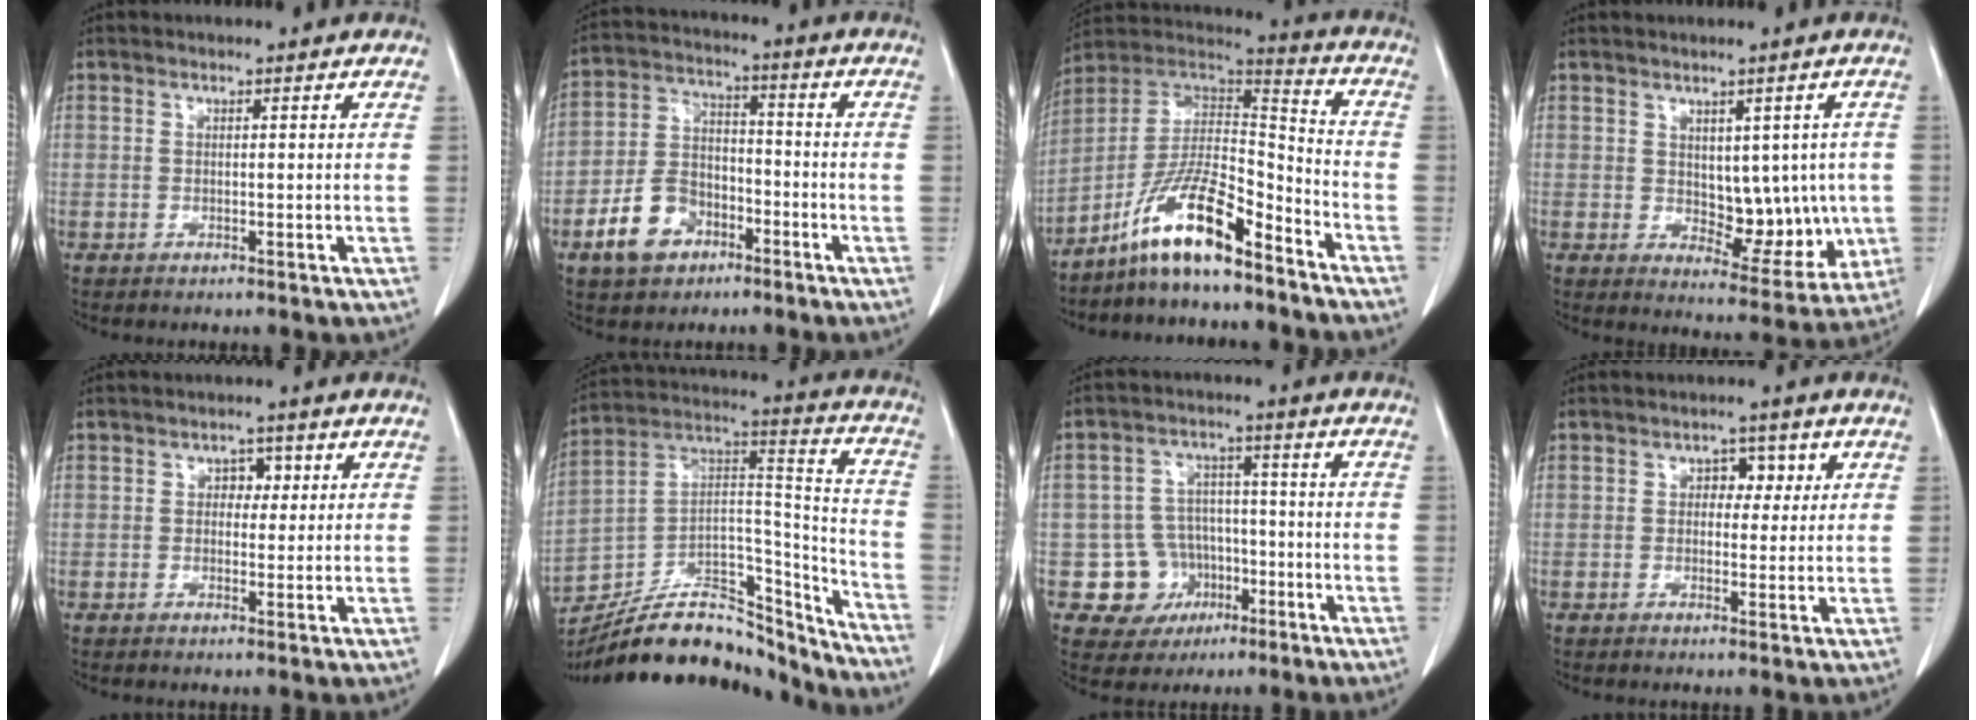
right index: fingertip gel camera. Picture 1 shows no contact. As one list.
[{"total": 9.5, "force": [-5.1, 6.5, 4.8], "torque": [-0.110, 0.016, -0.087]}, {"total": 14.0, "force": [-10.1, 2.4, 9.4], "torque": [-0.177, 0.021, -0.182]}, {"total": 8.8, "force": [0.2, 5.2, 7.1], "torque": [-0.070, 0.003, 0.022]}, {"total": 2.5, "force": [0.6, 1.8, 1.6], "torque": [-0.015, 0.008, 0.006]}, {"total": 25.0, "force": [-22.0, 8.2, 8.8], "torque": [-0.158, 0.038, -0.346]}, {"total": 8.3, "force": [-2.9, 7.6, 1.1], "torque": [-0.011, 0.017, -0.035]}, {"total": 3.4, "force": [1.0, 2.3, 2.3], "torque": [-0.022, 0.011, 0.011]}]